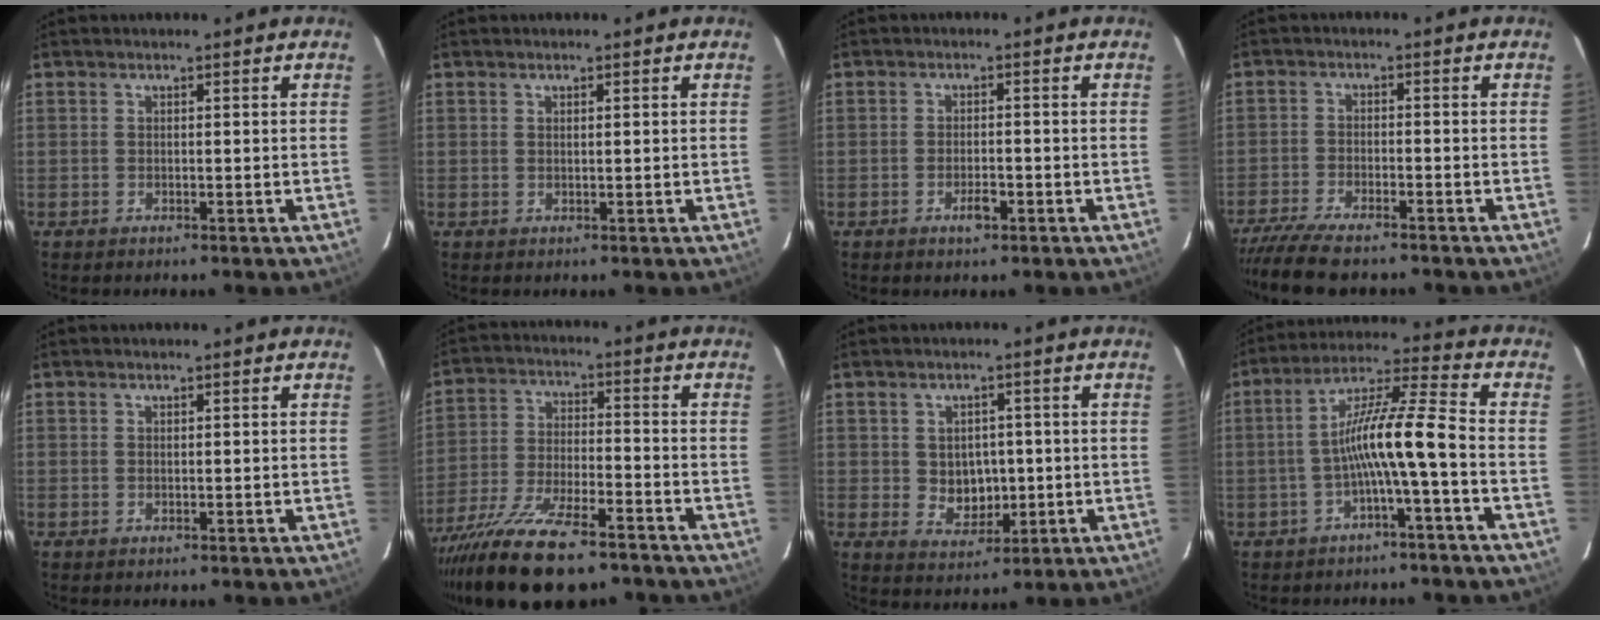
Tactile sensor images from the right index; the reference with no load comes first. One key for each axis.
{"total": 0.5, "fx": 0.3, "fy": 0.1, "fz": 0.4, "tx": -0.008, "ty": 0.002, "tz": 0.007}
{"total": 2.8, "fx": -1.6, "fy": 1.2, "fz": 2.0, "tx": -0.039, "ty": 0.000, "tz": -0.026}
{"total": 11.1, "fx": -9.6, "fy": 2.1, "fz": 5.1, "tx": -0.123, "ty": -0.035, "tz": -0.167}
{"total": 0.0}
{"total": 20.8, "fx": -16.1, "fy": 5.9, "fz": 11.8, "tx": -0.235, "ty": -0.049, "tz": -0.271}
{"total": 5.8, "fx": 0.0, "fy": 4.9, "fz": 3.2, "tx": -0.057, "ty": 0.005, "tz": 0.013}
{"total": 9.8, "fx": -3.1, "fy": -0.2, "fz": 9.3, "tx": -0.186, "ty": 0.017, "tz": -0.057}